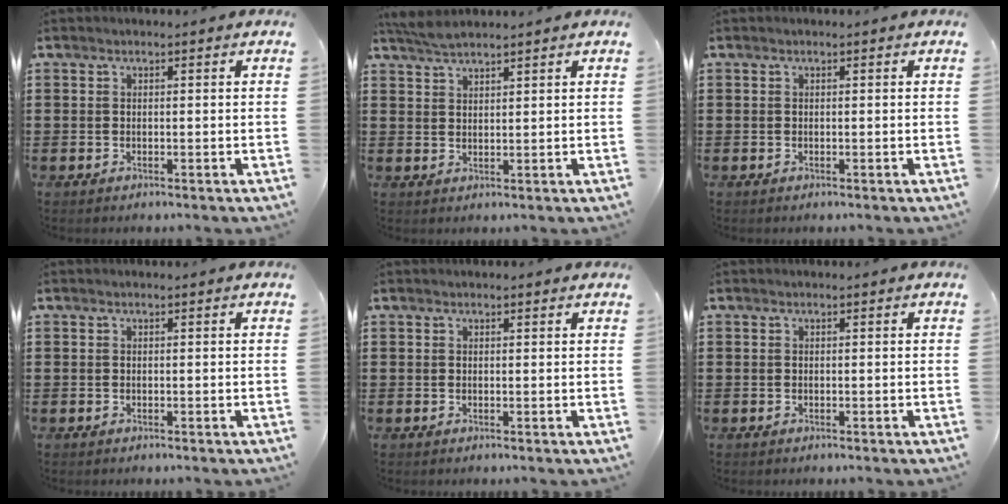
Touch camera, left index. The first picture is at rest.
{"total": 2.9, "force": [2.8, 0.2, 0.9], "torque": [-0.026, 0.000, 0.054]}
{"total": 0.0}
{"total": 0.0}
{"total": 0.6, "force": [0.5, 0.2, 0.3], "torque": [-0.006, 0.001, 0.010]}
{"total": 0.0}